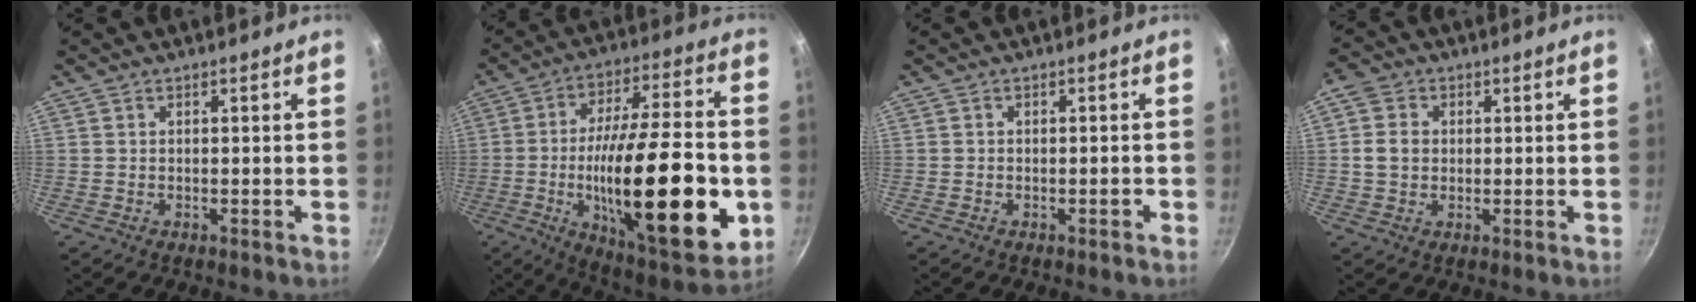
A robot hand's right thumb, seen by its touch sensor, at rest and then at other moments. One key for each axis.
{"total": 31.5, "fx": -6.0, "fy": 10.4, "fz": 29.1, "tx": -0.437, "ty": 0.008, "tz": -0.086}
{"total": 0.8, "fx": -0.5, "fy": 0.4, "fz": 0.5, "tx": -0.005, "ty": 0.009, "tz": -0.005}
{"total": 5.3, "fx": 0.4, "fy": 4.5, "fz": 2.8, "tx": -0.034, "ty": 0.004, "tz": -0.002}